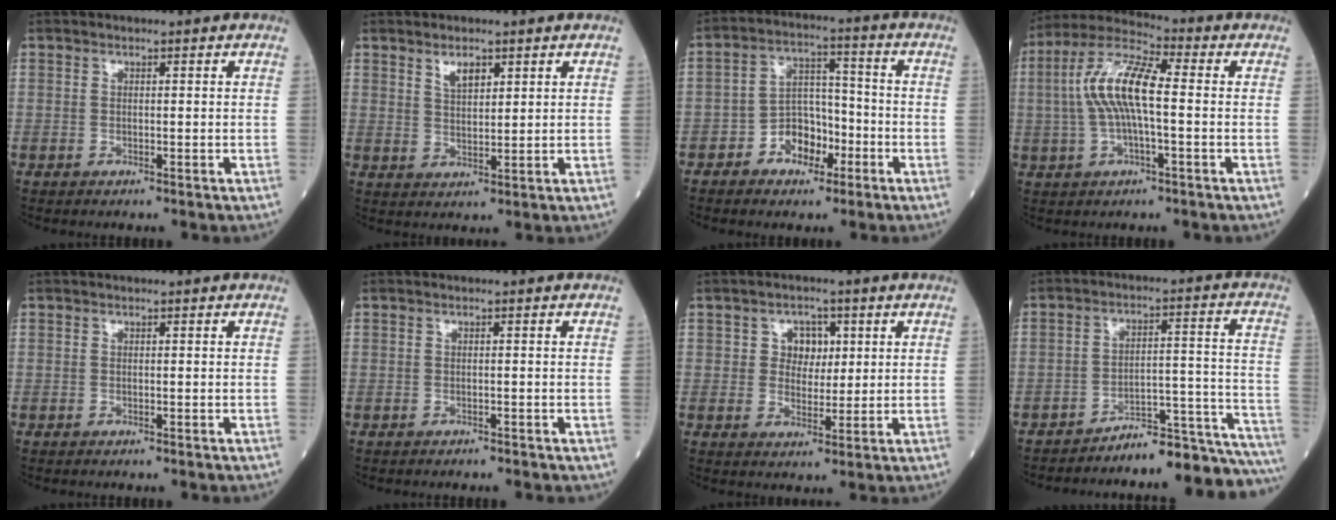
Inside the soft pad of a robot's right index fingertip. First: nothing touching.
{"total": 3.3, "force": [2.0, 1.3, 2.2], "torque": [-0.044, 0.001, 0.042]}
{"total": 7.2, "force": [-3.6, 4.7, 4.2], "torque": [-0.076, 0.023, -0.061]}
{"total": 10.7, "force": [0.1, 2.4, 10.4], "torque": [-0.221, 0.022, -0.002]}
{"total": 0.0}
{"total": 0.9, "force": [-0.8, 0.3, 0.4], "torque": [-0.011, -0.001, -0.008]}
{"total": 4.3, "force": [1.3, 3.4, 2.3], "torque": [-0.029, 0.006, 0.022]}
{"total": 16.1, "force": [-15.8, 0.3, 3.2], "torque": [-0.001, 0.045, -0.210]}